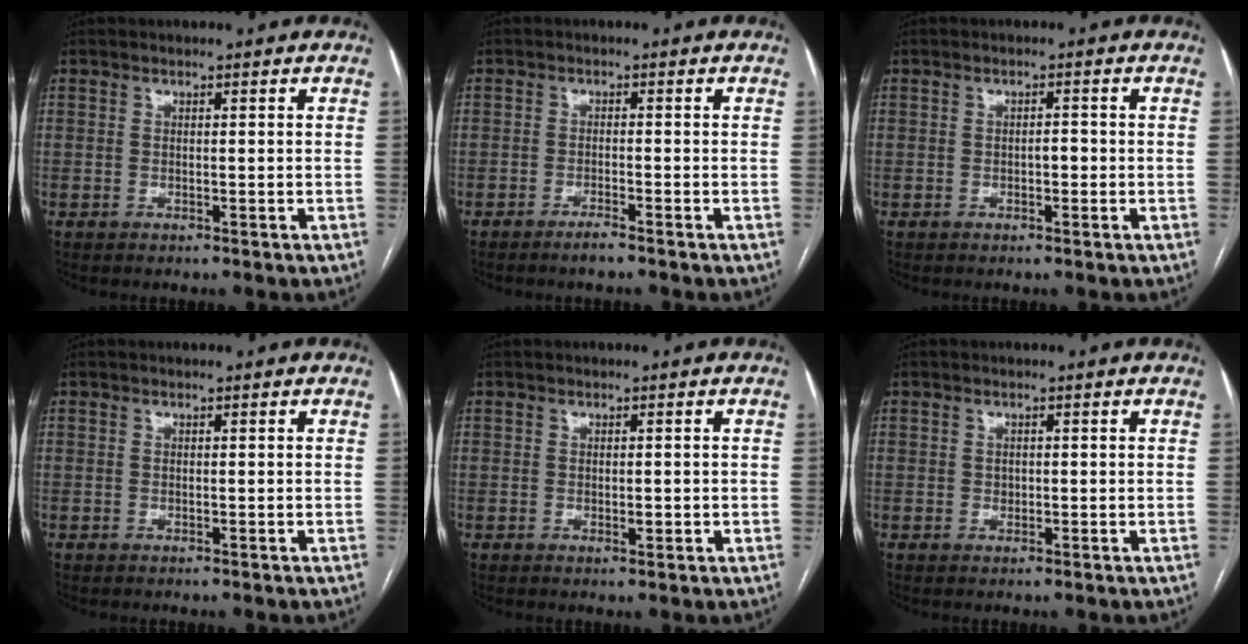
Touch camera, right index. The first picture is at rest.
{"total": 1.7, "force": [-1.4, 0.0, 1.0], "torque": [-0.020, -0.002, -0.026]}
{"total": 1.3, "force": [-0.4, 0.6, 1.1], "torque": [-0.013, 0.004, -0.007]}
{"total": 0.0}
{"total": 1.2, "force": [-0.1, 0.6, 1.1], "torque": [-0.013, -0.001, 0.001]}
{"total": 0.7, "force": [0.0, 0.6, 0.4], "torque": [-0.005, 0.001, 0.001]}